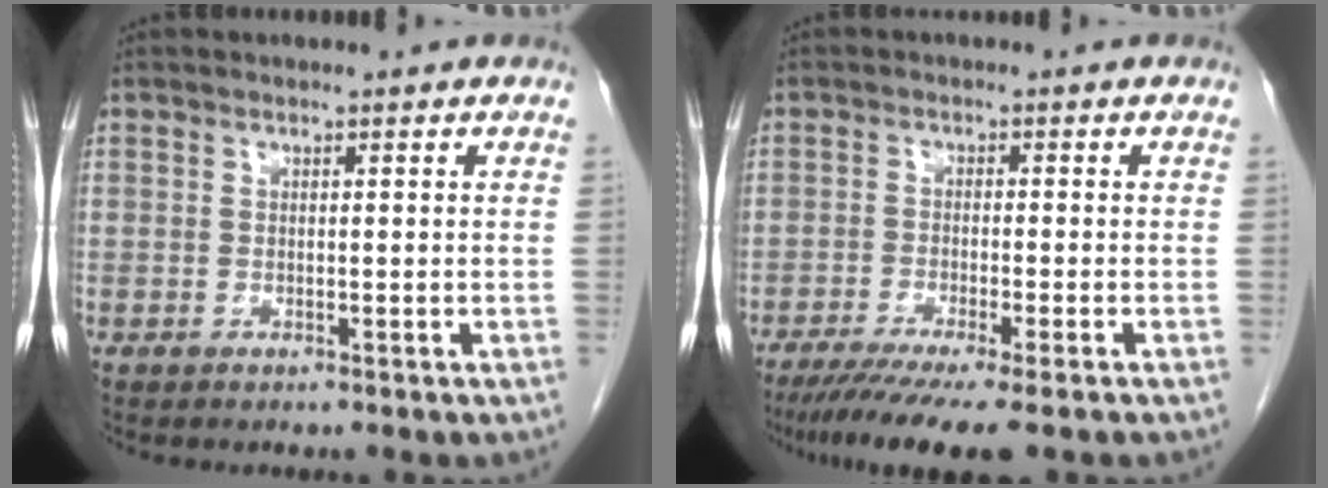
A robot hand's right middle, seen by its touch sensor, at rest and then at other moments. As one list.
[{"total": 8.9, "force": [-6.8, -0.1, 5.8], "torque": [-0.083, -0.022, -0.107]}]